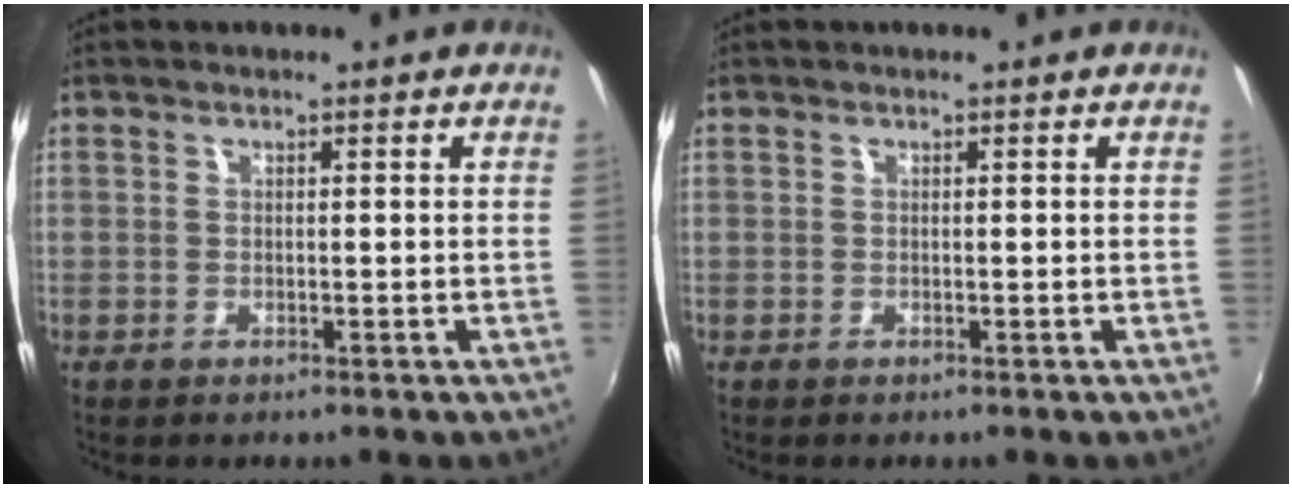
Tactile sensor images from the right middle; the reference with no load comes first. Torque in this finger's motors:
{"motor_torque": [0.00, 0.00, 0.00, 0.00]}